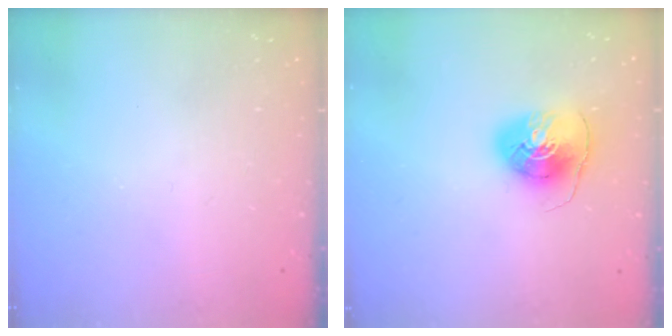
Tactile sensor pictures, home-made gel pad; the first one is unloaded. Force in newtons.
{"total": 8.2, "press": 8.1, "slide": 0.8}